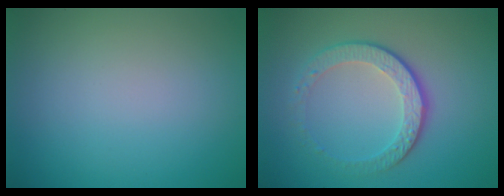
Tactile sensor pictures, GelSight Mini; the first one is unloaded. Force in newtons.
{"total": 4.3, "press": 3.0, "slide": 3.1}